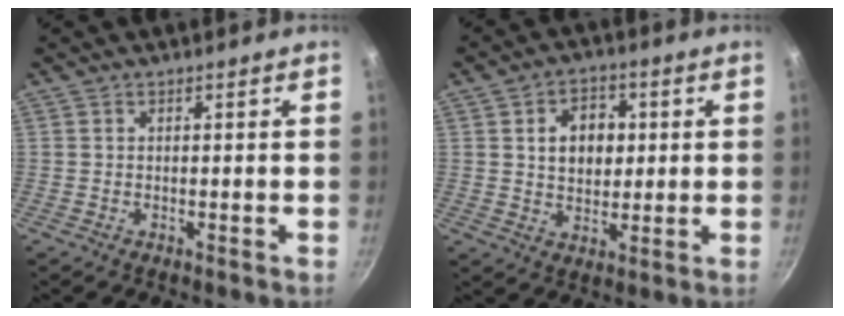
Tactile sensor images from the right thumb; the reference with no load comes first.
{"total": 8.8, "force": [1.8, 6.4, 5.8], "torque": [-0.065, 0.000, 0.028]}